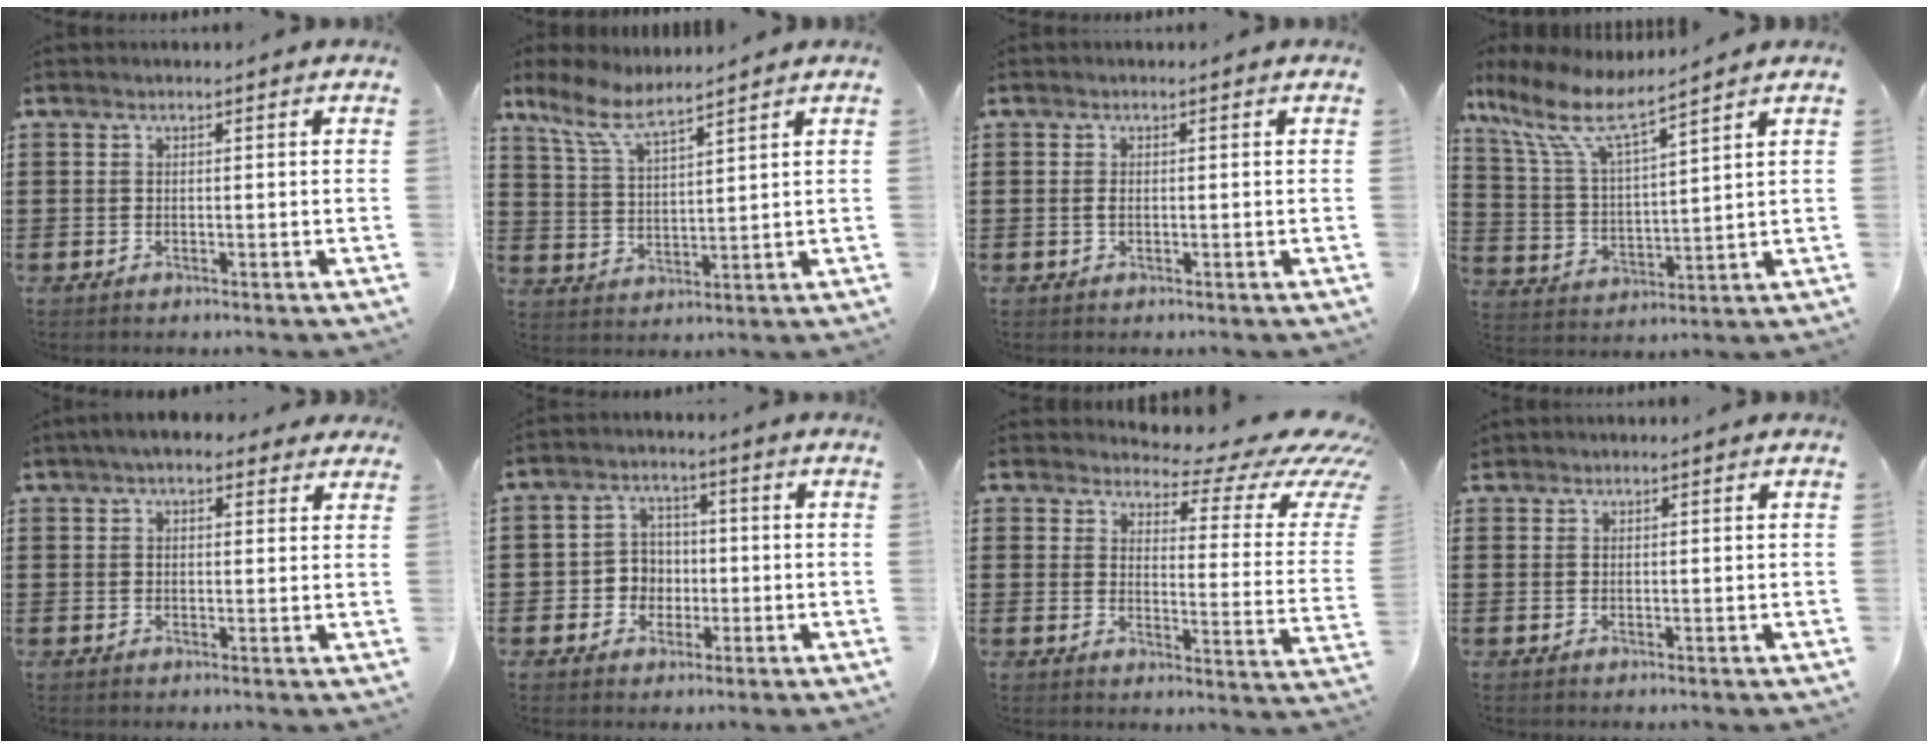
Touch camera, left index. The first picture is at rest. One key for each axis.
{"total": 6.8, "fx": 5.5, "fy": 1.1, "fz": 3.7, "tx": -0.091, "ty": -0.019, "tz": 0.100}
{"total": 0.8, "fx": -0.2, "fy": 0.3, "fz": 0.7, "tx": -0.016, "ty": -0.001, "tz": -0.004}
{"total": 8.9, "fx": 6.7, "fy": 1.7, "fz": 5.5, "tx": -0.142, "ty": -0.035, "tz": 0.113}
{"total": 4.3, "fx": 3.2, "fy": 1.6, "fz": 2.4, "tx": -0.056, "ty": 0.004, "tz": 0.058}
{"total": 4.6, "fx": -0.9, "fy": 4.3, "fz": 1.3, "tx": -0.041, "ty": 0.012, "tz": -0.020}
{"total": 5.9, "fx": 4.8, "fy": 1.6, "fz": 3.1, "tx": -0.052, "ty": -0.044, "tz": 0.076}
{"total": 0.6, "fx": 0.5, "fy": 0.2, "fz": 0.0, "tx": -0.003, "ty": 0.001, "tz": 0.011}